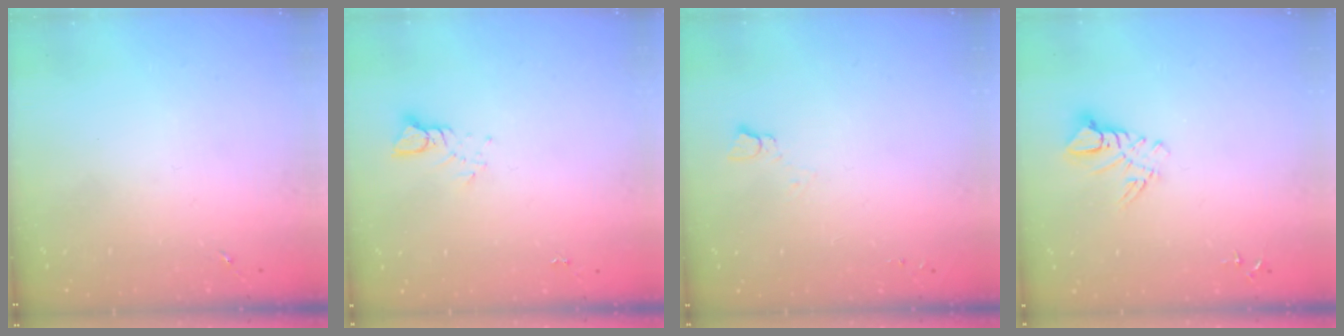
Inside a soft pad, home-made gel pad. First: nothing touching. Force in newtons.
{"total": 3.9, "press": 3.8, "slide": 0.3}
{"total": 2.8, "press": 2.7, "slide": 0.3}
{"total": 7.5, "press": 7.5, "slide": 0.7}